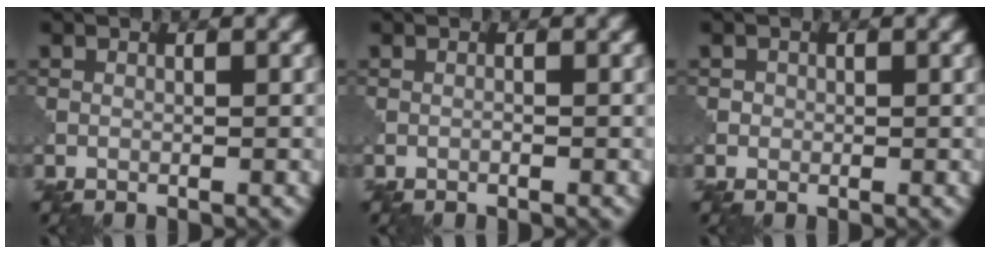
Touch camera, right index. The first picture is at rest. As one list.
[{"total": 0.0}, {"total": 0.8, "force": [0.2, 0.8, 0.1], "torque": [0.005, -0.004, 0.002]}]